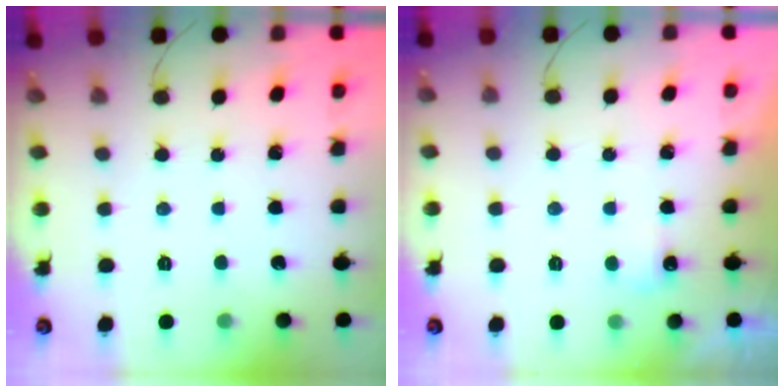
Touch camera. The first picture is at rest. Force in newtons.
{"total": 3.0, "press": 2.9, "slide": 0.8}